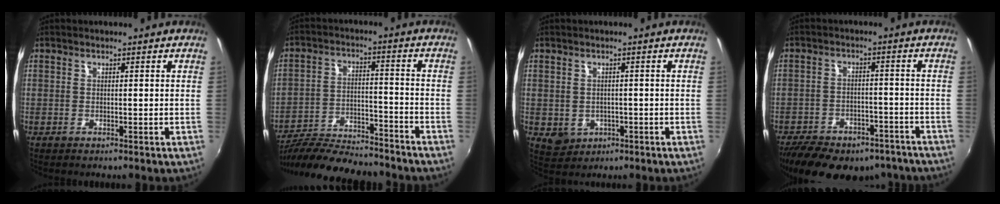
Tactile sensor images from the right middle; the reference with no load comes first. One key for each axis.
{"total": 18.3, "fx": -16.2, "fy": 3.7, "fz": 7.6, "tx": -0.151, "ty": -0.019, "tz": -0.255}
{"total": 4.2, "fx": -0.8, "fy": 3.7, "fz": 1.6, "tx": -0.038, "ty": -0.002, "tz": -0.001}
{"total": 21.6, "fx": -16.5, "fy": 10.0, "fz": 9.6, "tx": -0.202, "ty": -0.006, "tz": -0.215}